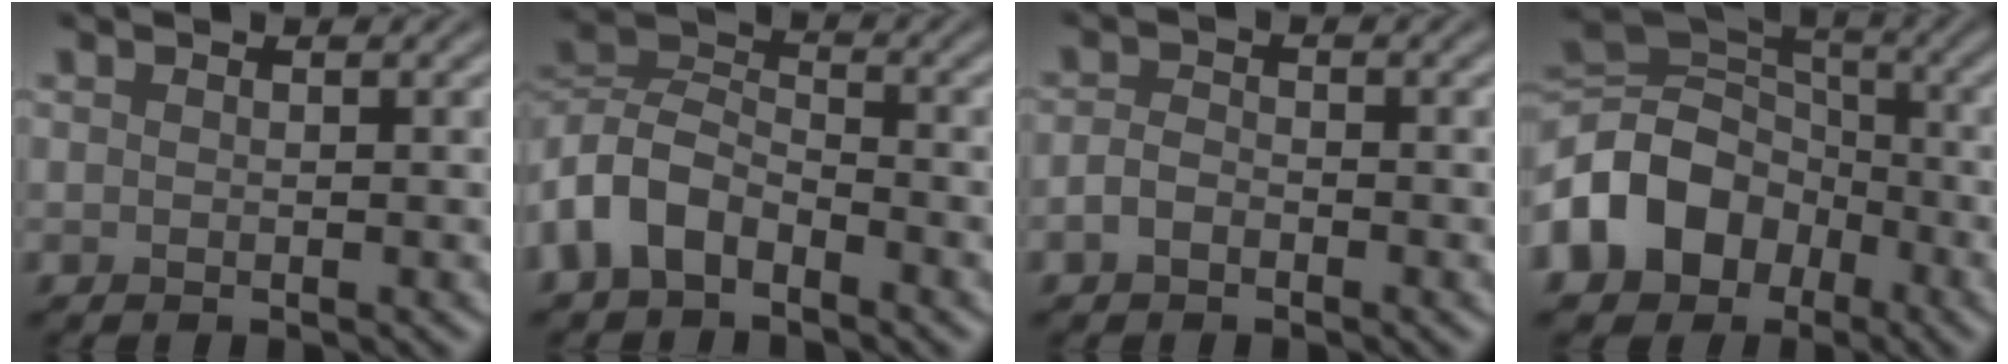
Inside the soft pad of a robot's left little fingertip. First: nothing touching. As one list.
[{"total": 5.6, "force": [-3.0, 3.4, 3.3], "torque": [-0.068, 0.007, -0.074]}, {"total": 1.5, "force": [-0.8, 0.9, 0.9], "torque": [-0.019, 0.001, -0.020]}, {"total": 9.3, "force": [-3.8, 7.3, 4.4], "torque": [-0.092, 0.007, -0.090]}]